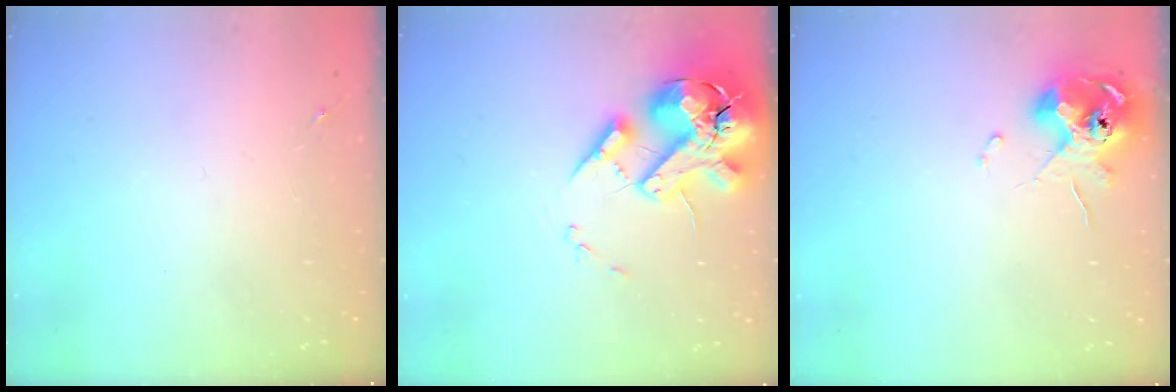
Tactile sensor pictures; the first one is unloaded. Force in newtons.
{"total": 20.7, "press": 20.4, "slide": 3.5}
{"total": 10.4, "press": 10.3, "slide": 1.4}